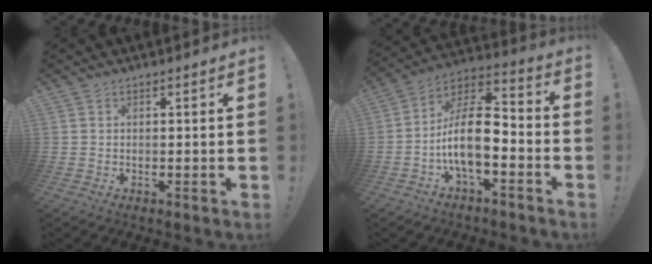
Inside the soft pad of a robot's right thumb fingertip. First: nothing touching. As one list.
[{"total": 14.6, "force": [-4.3, 6.7, 12.2], "torque": [-0.233, 0.018, -0.072]}]